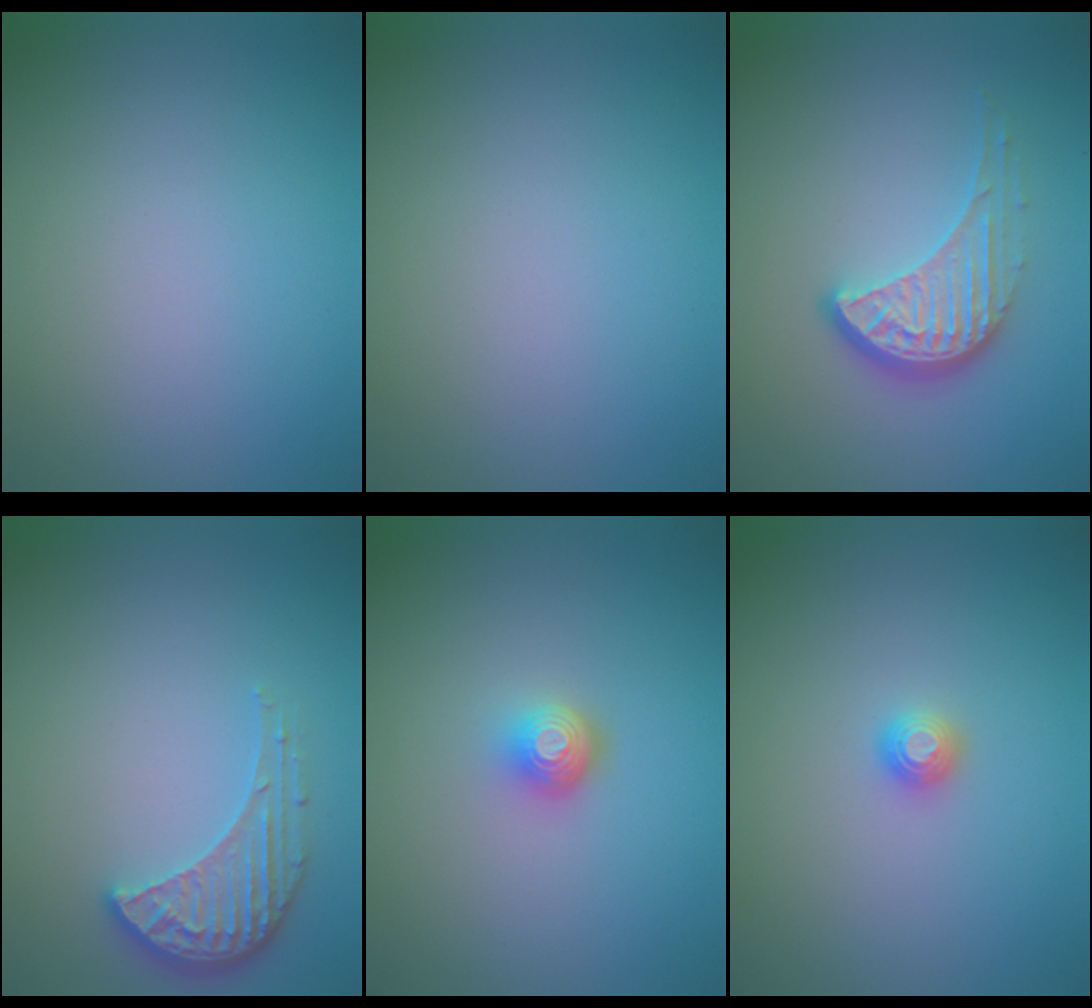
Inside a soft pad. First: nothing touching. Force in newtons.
{"total": 0.0}
{"total": 4.0, "press": 2.9, "slide": 2.7}
{"total": 3.4, "press": 3.2, "slide": 1.3}
{"total": 2.3, "press": 1.5, "slide": 1.7}
{"total": 1.2, "press": 1.1, "slide": 0.3}